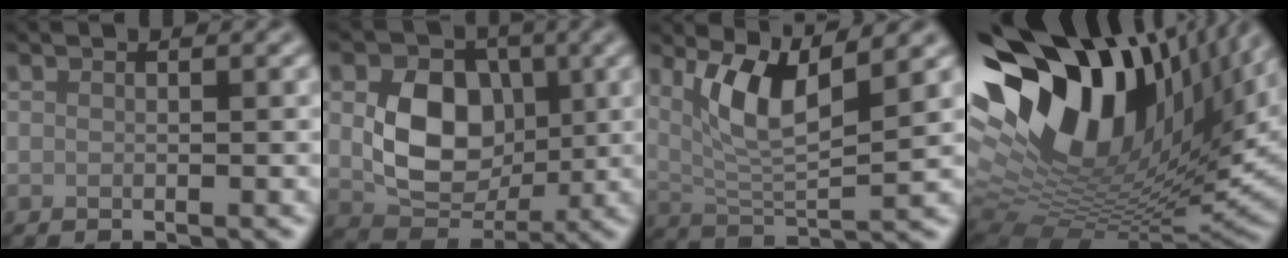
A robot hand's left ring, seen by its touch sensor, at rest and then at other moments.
{"total": 7.7, "force": [-0.1, 5.7, 5.1], "torque": [-0.090, -0.009, -0.006]}
{"total": 5.7, "force": [1.9, 1.8, 5.1], "torque": [-0.107, -0.015, 0.036]}
{"total": 19.3, "force": [5.6, 9.5, 15.8], "torque": [-0.280, 0.002, 0.106]}